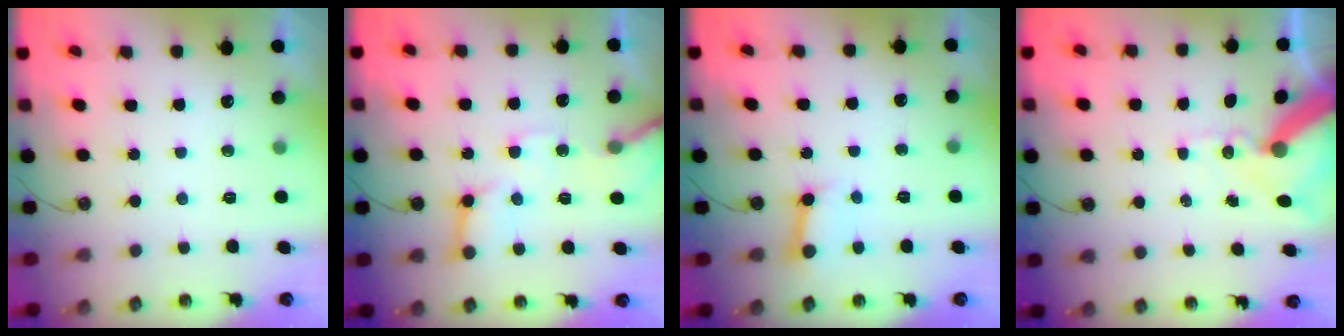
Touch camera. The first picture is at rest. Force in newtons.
{"total": 11.8, "press": 11.7, "slide": 1.7}
{"total": 4.7, "press": 4.6, "slide": 0.7}
{"total": 12.0, "press": 11.8, "slide": 1.8}